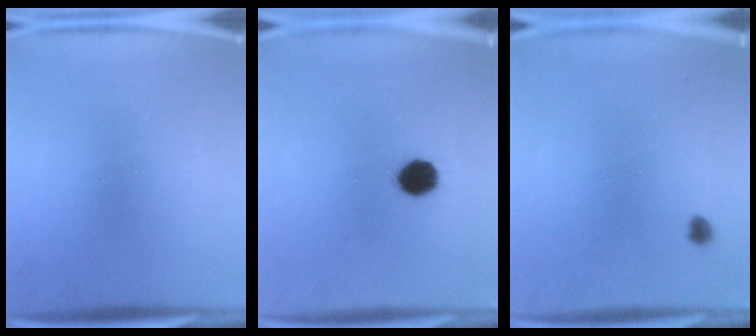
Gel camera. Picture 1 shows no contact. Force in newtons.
{"total": 6.9}
{"total": 1.1}